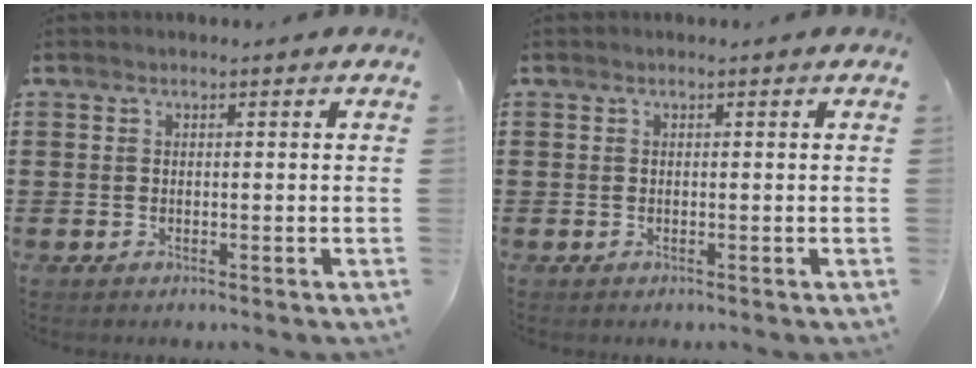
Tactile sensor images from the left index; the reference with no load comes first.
{"total": 0.0}